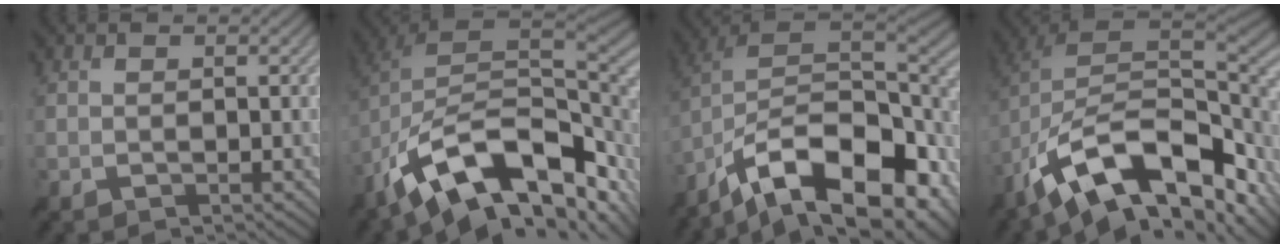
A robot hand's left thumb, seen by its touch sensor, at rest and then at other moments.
{"total": 16.1, "force": [-5.1, 8.5, 12.7], "torque": [-0.239, -0.003, -0.086]}
{"total": 18.3, "force": [-9.4, 8.6, 13.1], "torque": [-0.249, -0.010, -0.149]}
{"total": 16.1, "force": [-6.3, 7.8, 12.5], "torque": [-0.242, 0.003, -0.118]}